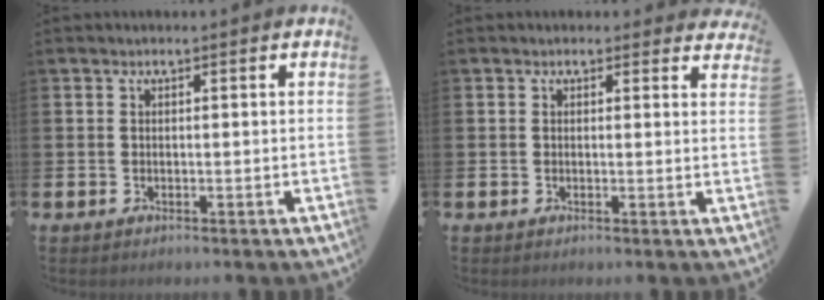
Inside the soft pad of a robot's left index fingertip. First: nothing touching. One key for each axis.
{"total": 1.1, "fx": 0.9, "fy": 0.5, "fz": 0.0, "tx": 0.000, "ty": 0.003, "tz": 0.017}